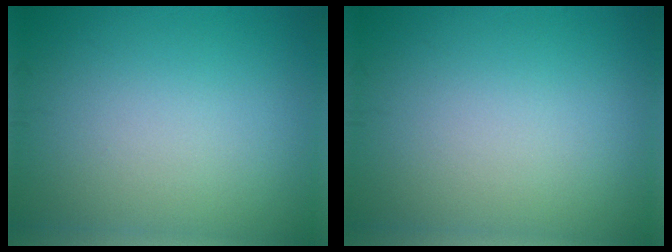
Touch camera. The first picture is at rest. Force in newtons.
{"total": 0.0}